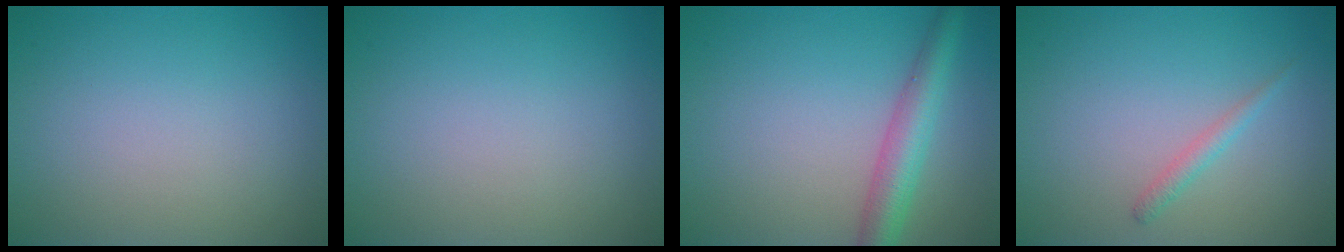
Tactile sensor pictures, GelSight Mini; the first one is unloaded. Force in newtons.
{"total": 0.0}
{"total": 4.1, "press": 4.1, "slide": 0.0}
{"total": 1.2, "press": 1.2, "slide": 0.1}